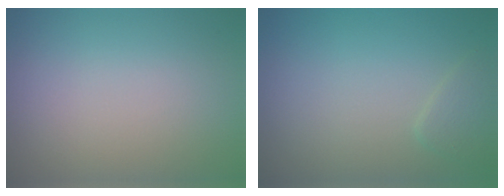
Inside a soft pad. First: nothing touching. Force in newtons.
{"total": 1.2, "press": 1.2, "slide": 0.1}